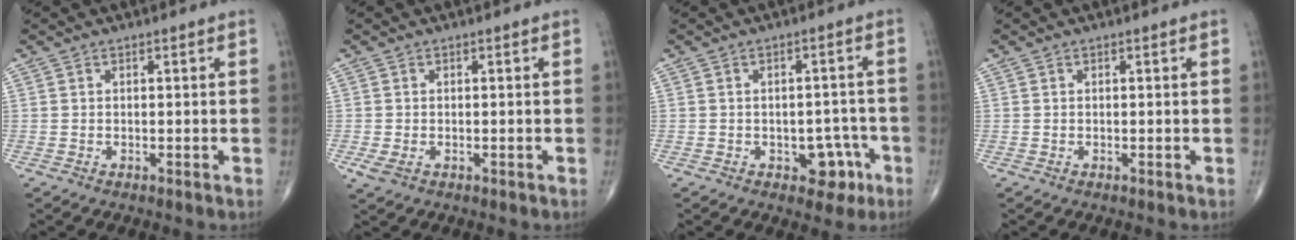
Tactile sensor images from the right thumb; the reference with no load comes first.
{"total": 2.3, "force": [-0.7, 1.4, 1.6], "torque": [-0.042, -0.002, -0.010]}
{"total": 5.8, "force": [-2.5, 3.8, 3.6], "torque": [-0.016, 0.023, -0.027]}
{"total": 0.0}